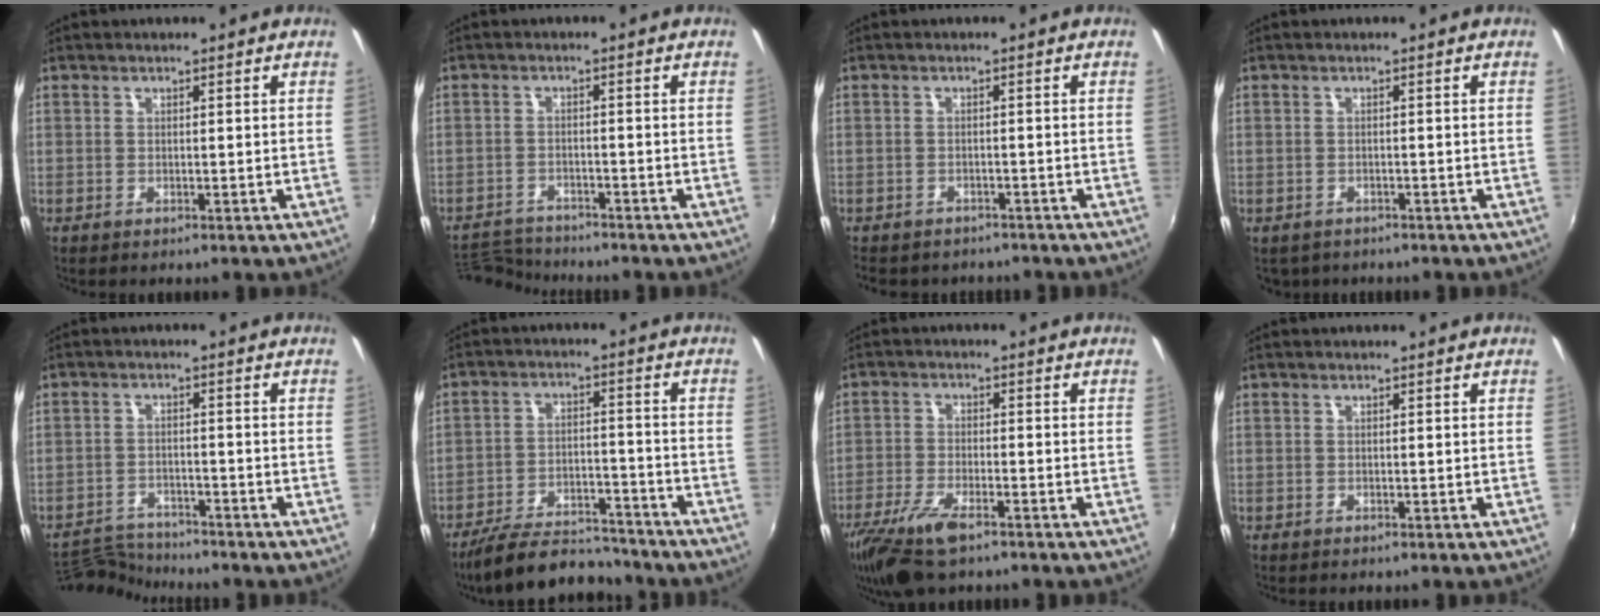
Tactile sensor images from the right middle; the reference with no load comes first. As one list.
[{"total": 6.1, "force": [-6.1, 0.8, 0.3], "torque": [-0.028, -0.001, -0.115]}, {"total": 6.1, "force": [-5.2, 2.7, 1.8], "torque": [-0.048, -0.021, -0.074]}, {"total": 2.5, "force": [-1.7, 1.6, 0.6], "torque": [-0.017, -0.009, -0.024]}, {"total": 7.3, "force": [-7.3, 0.8, 0.5], "torque": [-0.032, 0.001, -0.134]}, {"total": 13.8, "force": [-12.4, 3.7, 4.9], "torque": [-0.113, 0.001, -0.191]}, {"total": 10.3, "force": [-7.0, 3.2, 6.8], "torque": [-0.161, -0.031, -0.137]}, {"total": 0.0}]